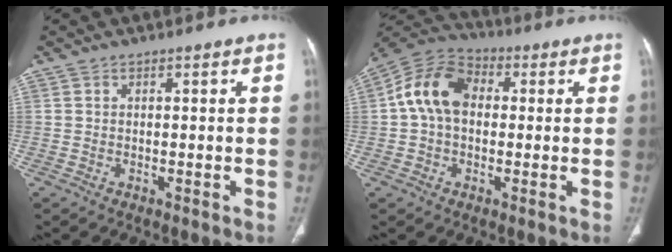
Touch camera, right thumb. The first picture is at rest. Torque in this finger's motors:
{"motor_torque": [-0.49, 0.79, 1.06, -0.03, 0.10]}